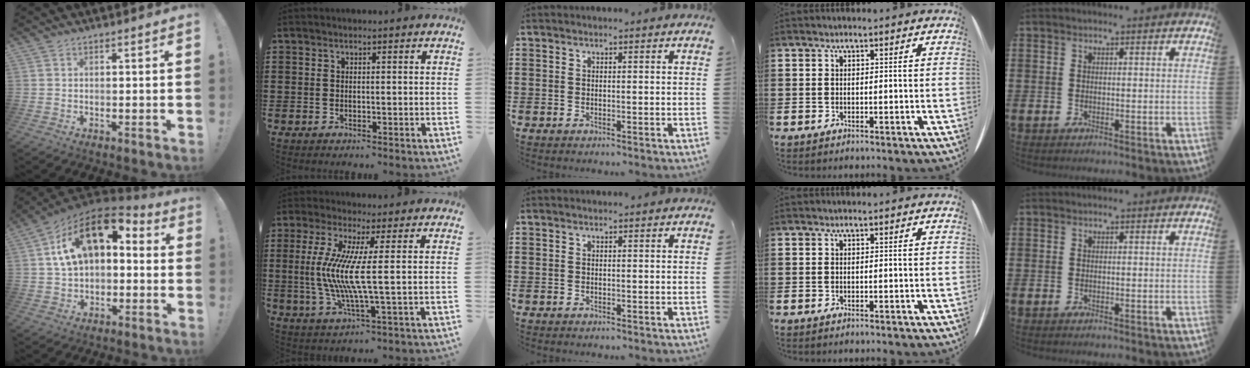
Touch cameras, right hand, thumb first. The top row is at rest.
{"thumb": {"total": 17.3, "force": [5.7, 9.8, 13.0], "torque": [-0.222, -0.010, 0.106]}, "index": {"total": 8.9, "force": [0.4, 0.0, 8.9], "torque": [-0.193, -0.023, -0.003]}, "middle": {"total": 0.5, "force": [-0.5, 0.2, 0.1], "torque": [-0.002, 0.001, -0.011]}}